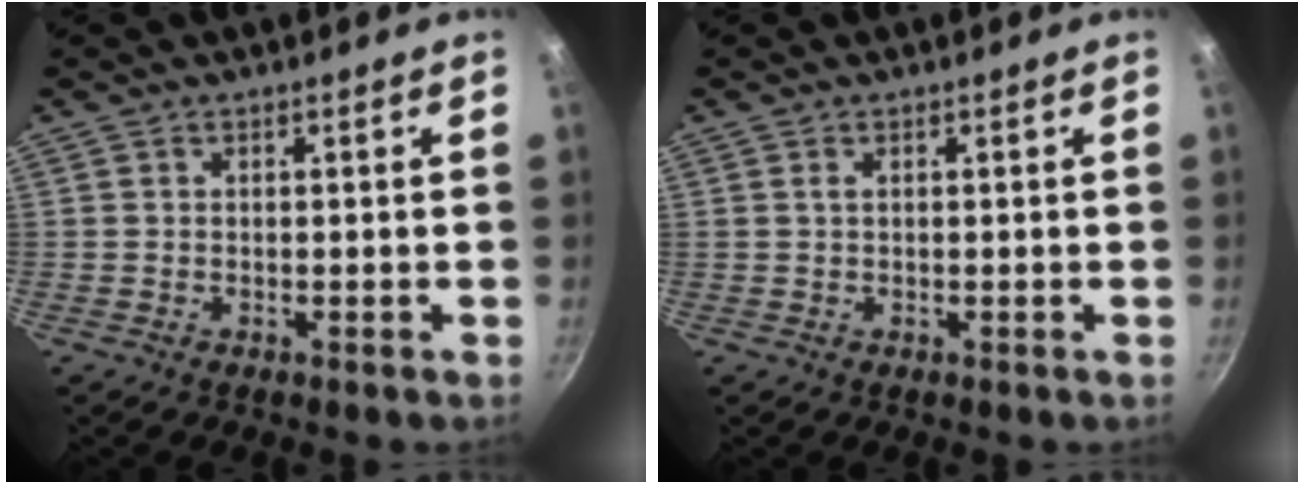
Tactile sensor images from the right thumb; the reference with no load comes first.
{"total": 0.6, "force": [0.2, 0.3, 0.5], "torque": [-0.009, 0.002, 0.004]}